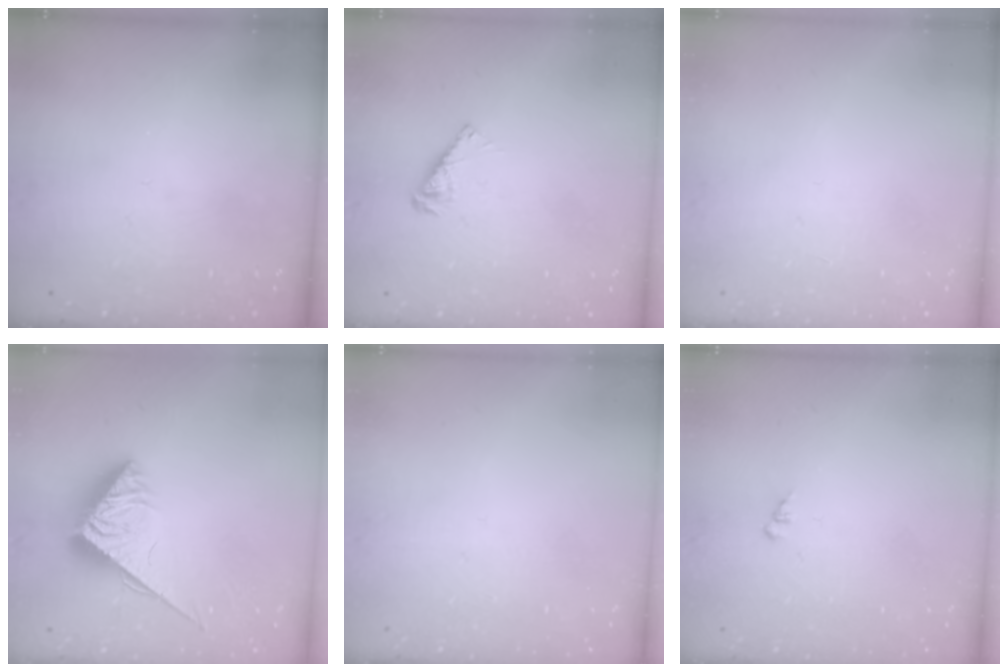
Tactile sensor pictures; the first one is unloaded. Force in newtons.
{"total": 3.9, "press": 3.9, "slide": 0.2}
{"total": 0.0}
{"total": 4.0, "press": 4.0, "slide": 0.6}
{"total": 0.0}
{"total": 1.3, "press": 1.3, "slide": 0.3}